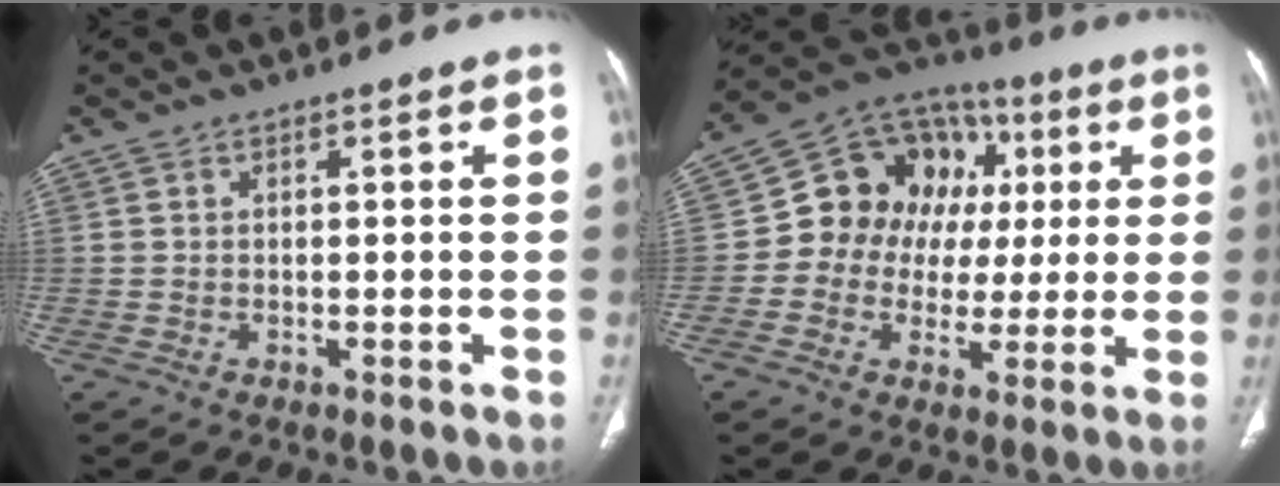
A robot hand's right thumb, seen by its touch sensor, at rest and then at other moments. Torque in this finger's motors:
{"motor_torque": [1.13, 1.38, 0.69, -0.85, 0.23]}